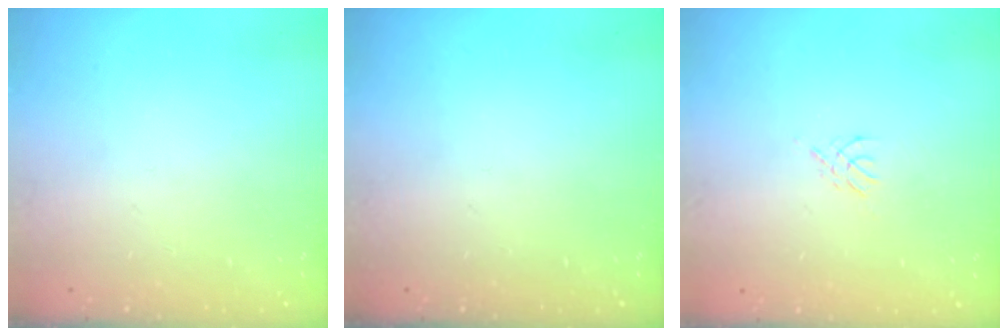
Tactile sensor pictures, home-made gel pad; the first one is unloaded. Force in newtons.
{"total": 0.0}
{"total": 2.7, "press": 2.6, "slide": 0.6}